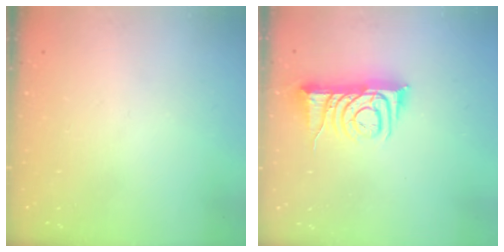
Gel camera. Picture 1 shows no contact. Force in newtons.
{"total": 8.1, "press": 8.0, "slide": 1.2}